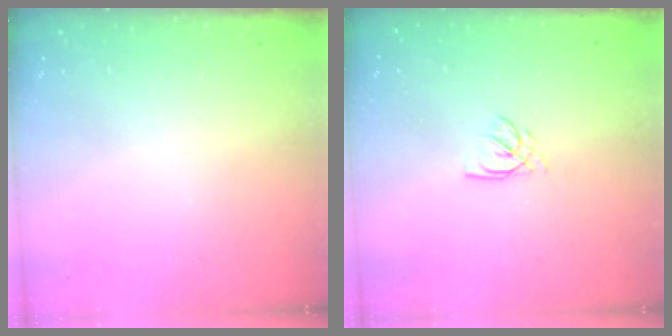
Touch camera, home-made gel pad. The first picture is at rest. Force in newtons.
{"total": 2.2, "press": 2.2, "slide": 0.3}